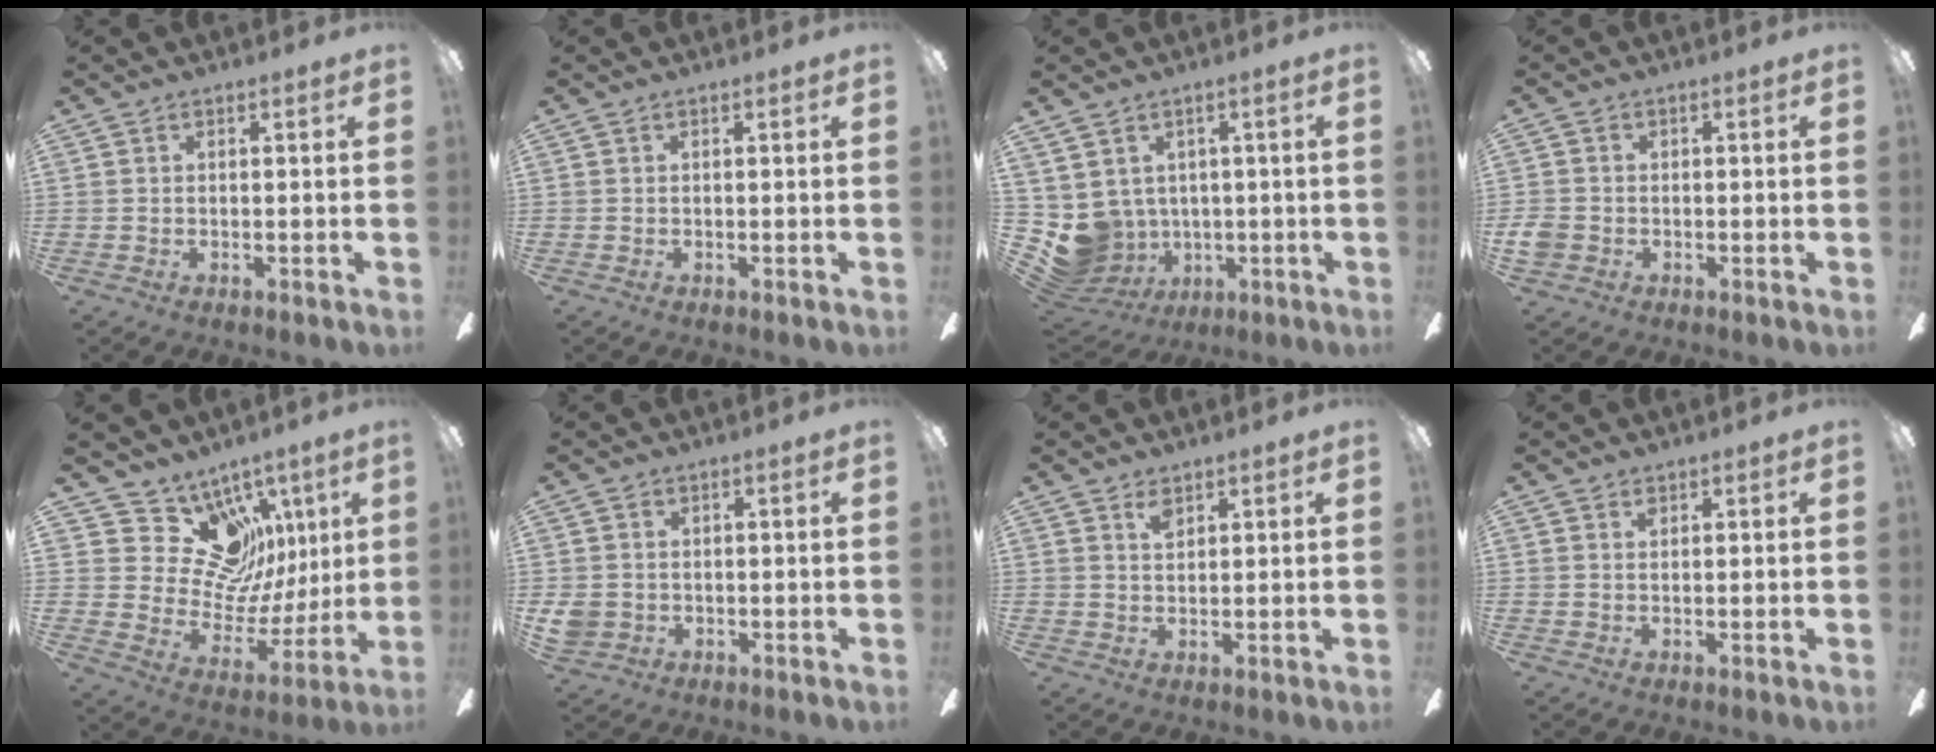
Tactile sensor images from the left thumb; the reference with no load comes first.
{"total": 0.0}
{"total": 6.9, "force": [1.1, 6.7, 1.1], "torque": [-0.081, -0.025, 0.027]}
{"total": 3.3, "force": [-0.9, 2.8, 1.5], "torque": [-0.030, 0.006, -0.017]}
{"total": 16.3, "force": [7.6, 13.1, 6.2], "torque": [-0.104, -0.047, 0.155]}
{"total": 3.5, "force": [-0.1, 3.3, 1.1], "torque": [-0.021, 0.001, -0.001]}
{"total": 2.8, "force": [2.0, 1.3, 1.4], "torque": [-0.023, -0.003, 0.035]}
{"total": 0.9, "force": [0.8, 0.5, 0.3], "torque": [-0.007, 0.000, 0.014]}